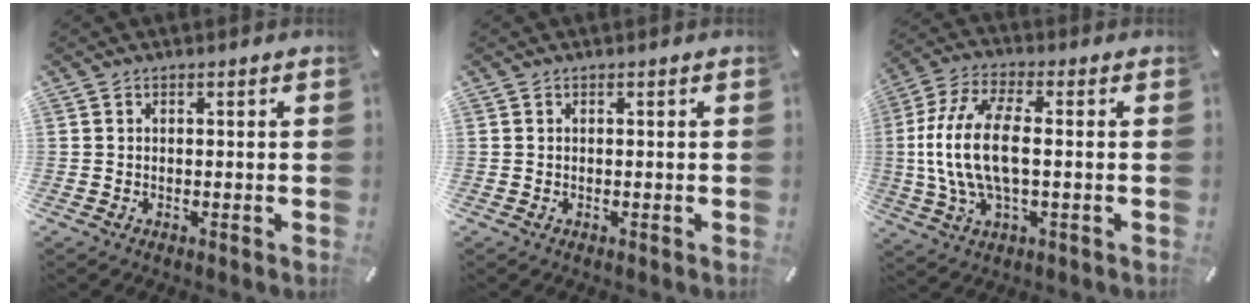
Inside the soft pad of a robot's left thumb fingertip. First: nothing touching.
{"total": 0.0}
{"total": 15.0, "force": [-0.2, 7.0, 13.2], "torque": [-0.282, -0.008, -0.003]}